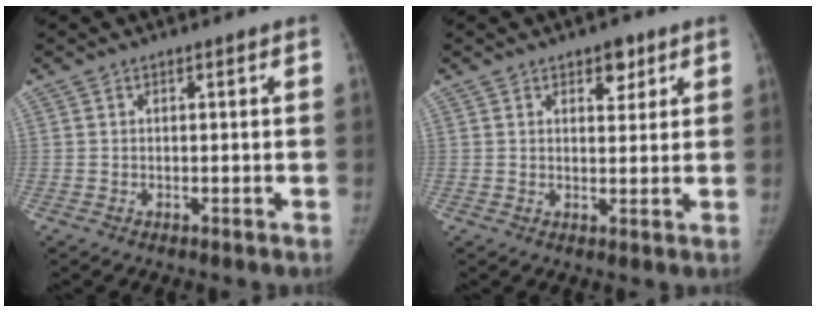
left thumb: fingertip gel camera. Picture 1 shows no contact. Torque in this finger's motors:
{"motor_torque": [0.00, -0.25, 0.22, 0.31, 0.00]}